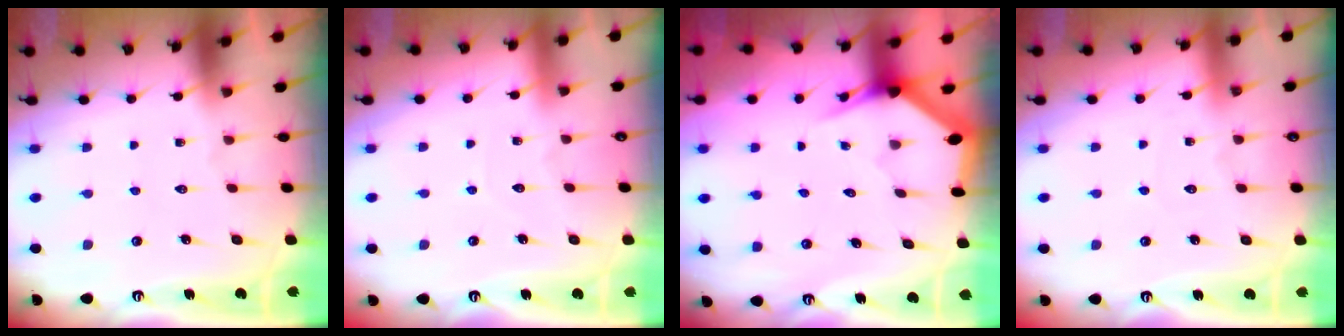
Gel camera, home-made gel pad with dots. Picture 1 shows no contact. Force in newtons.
{"total": 2.9, "press": 2.9, "slide": 0.3}
{"total": 3.0, "press": 3.0, "slide": 0.0}
{"total": 2.6, "press": 2.6, "slide": 0.4}